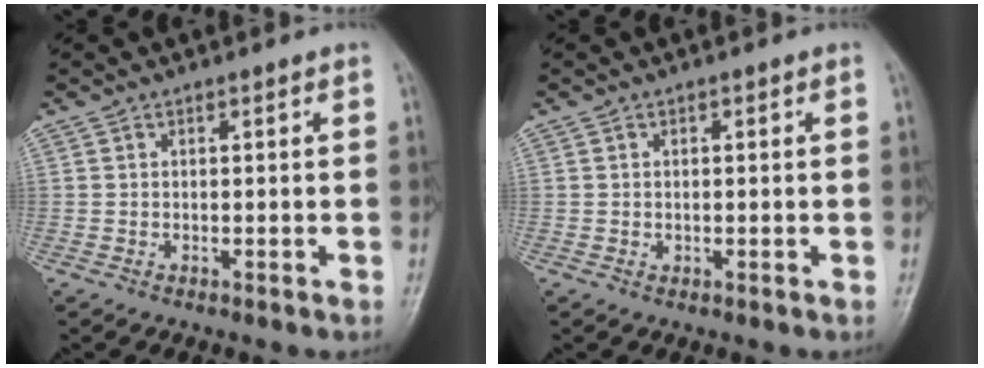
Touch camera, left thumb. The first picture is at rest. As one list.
[{"total": 0.5, "force": [0.0, 0.5, 0.2], "torque": [0.002, 0.001, 0.000]}]